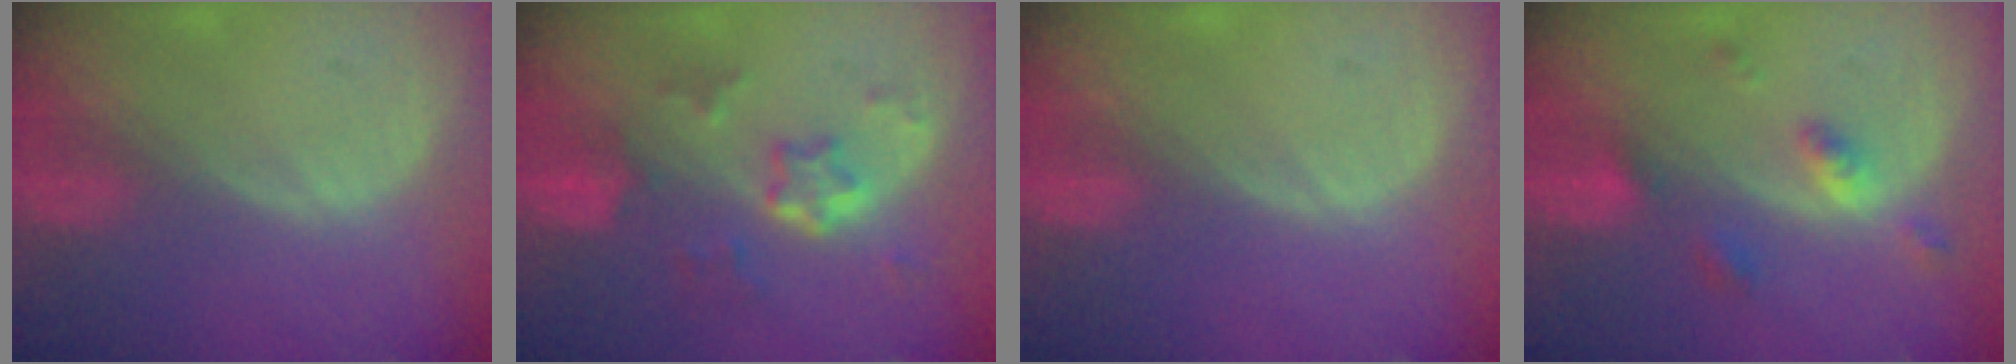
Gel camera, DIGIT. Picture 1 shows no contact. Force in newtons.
{"total": 5.8, "press": 5.2, "slide": 2.5}
{"total": 0.0}
{"total": 4.3, "press": 3.9, "slide": 1.7}